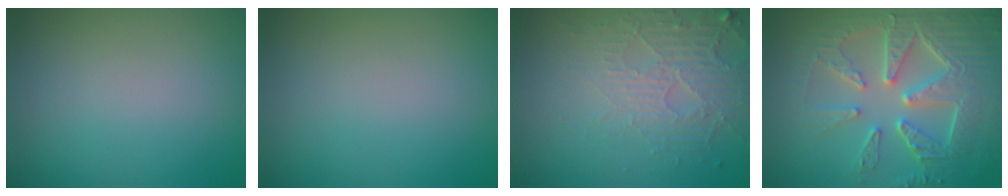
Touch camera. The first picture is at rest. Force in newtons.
{"total": 0.0}
{"total": 5.2, "press": 3.3, "slide": 4.1}
{"total": 8.2, "press": 6.4, "slide": 5.1}